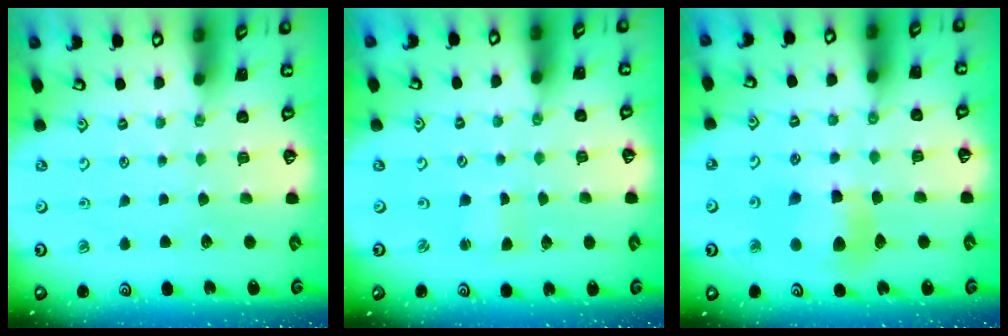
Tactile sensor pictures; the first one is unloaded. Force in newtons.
{"total": 1.3, "press": 1.2, "slide": 0.1}
{"total": 8.5, "press": 8.4, "slide": 1.2}